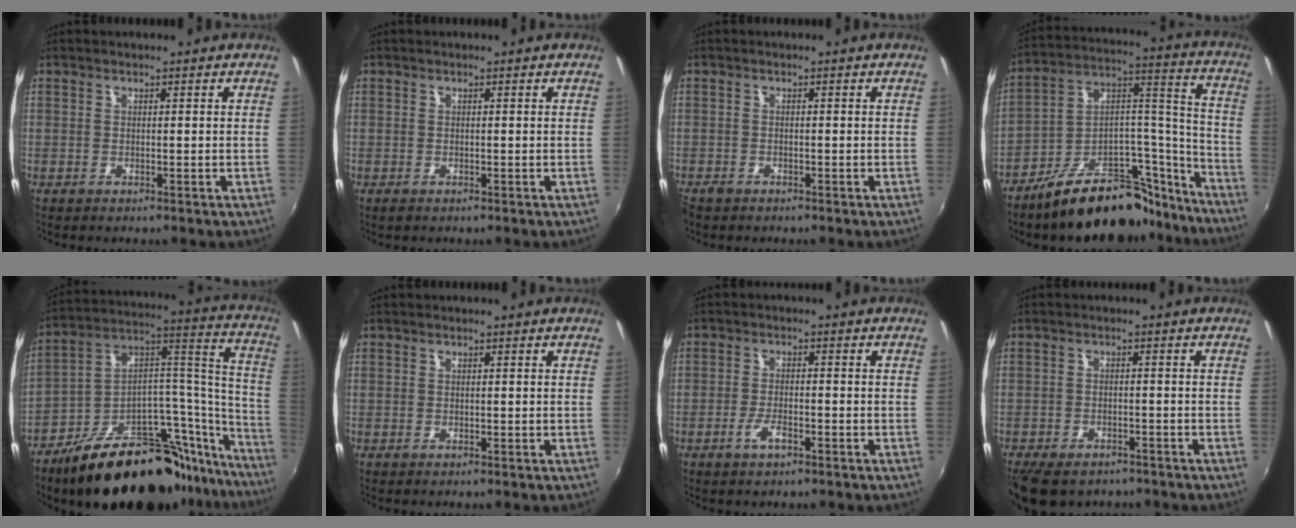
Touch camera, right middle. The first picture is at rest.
{"total": 0.5, "force": [-0.3, 0.3, 0.2], "torque": [-0.005, -0.004, -0.007]}
{"total": 1.8, "force": [-1.5, 0.9, 0.6], "torque": [-0.017, -0.005, -0.029]}
{"total": 22.8, "force": [-18.0, 9.1, 10.6], "torque": [-0.136, 0.069, -0.260]}
{"total": 32.3, "force": [-22.8, 12.6, 19.1], "torque": [-0.229, 0.058, -0.333]}
{"total": 0.0}
{"total": 3.5, "force": [-2.1, 1.0, 2.6], "torque": [-0.059, -0.002, -0.038]}
{"total": 8.8, "force": [-6.8, 4.0, 4.0], "torque": [-0.096, -0.018, -0.106]}